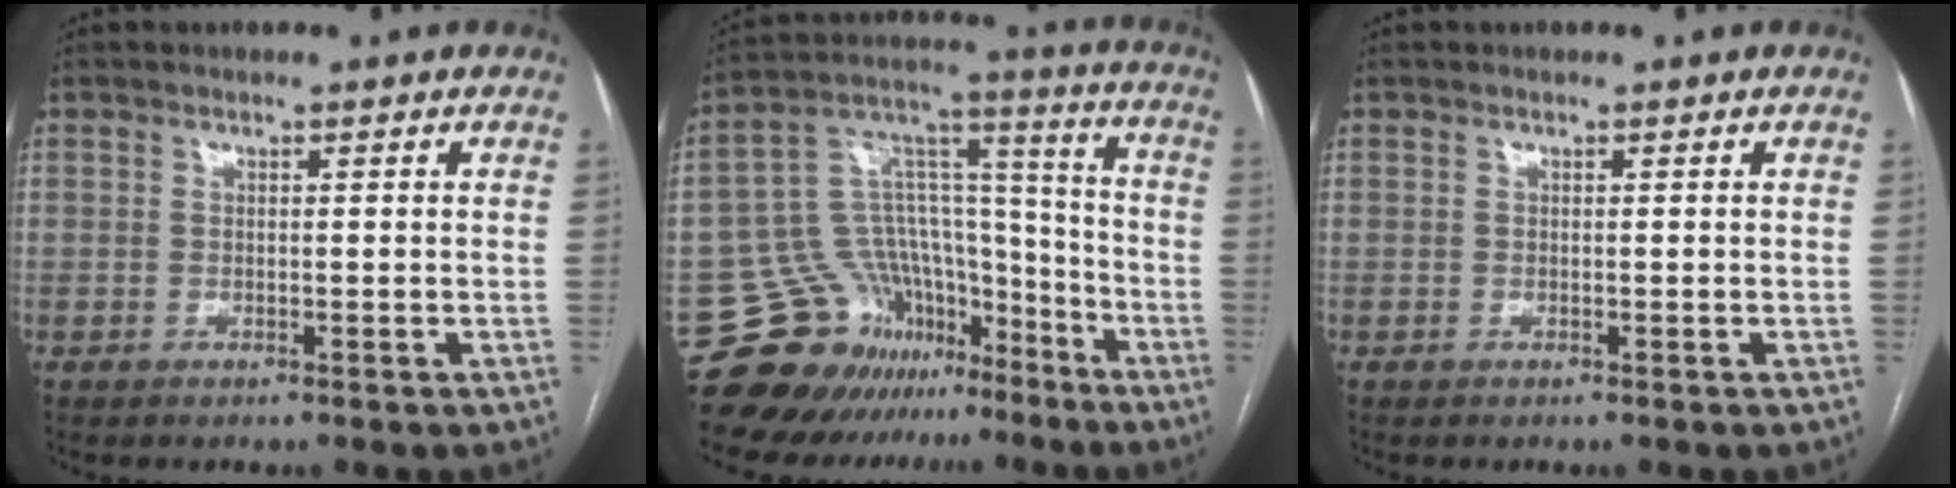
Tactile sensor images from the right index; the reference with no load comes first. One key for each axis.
{"total": 16.6, "fx": -12.0, "fy": 10.3, "fz": 5.1, "tx": -0.078, "ty": 0.092, "tz": -0.193}
{"total": 0.0}